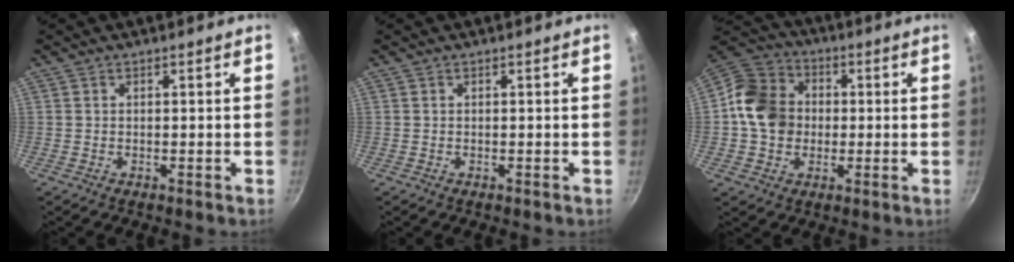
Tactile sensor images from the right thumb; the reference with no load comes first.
{"total": 0.0}
{"total": 12.9, "force": [0.2, 10.9, 6.9], "torque": [-0.100, 0.022, -0.013]}